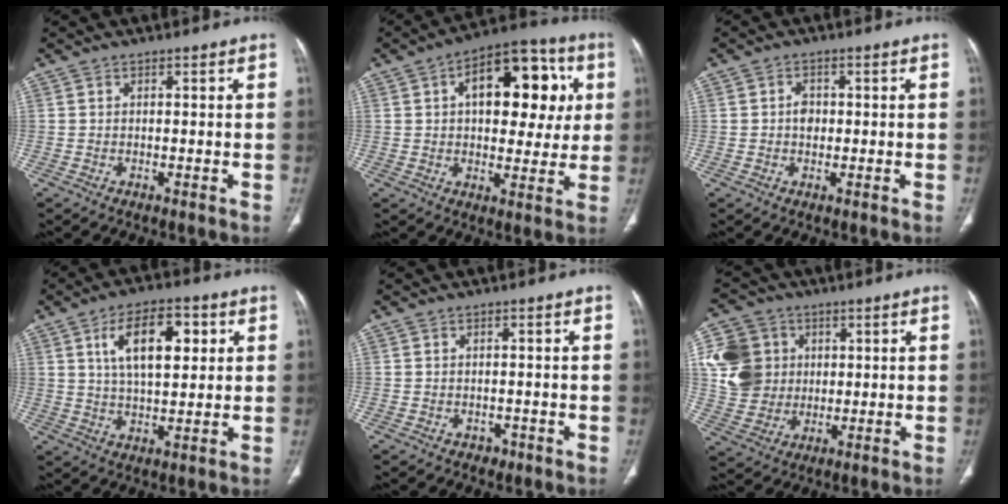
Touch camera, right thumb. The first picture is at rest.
{"total": 19.0, "force": [4.7, 10.4, 15.2], "torque": [-0.159, 0.018, 0.062]}
{"total": 2.4, "force": [-0.1, 1.9, 1.5], "torque": [-0.013, 0.005, -0.003]}
{"total": 12.3, "force": [4.0, 5.8, 10.0], "torque": [-0.147, -0.005, 0.069]}
{"total": 1.2, "force": [-0.7, 1.0, 0.2], "torque": [0.003, 0.004, -0.009]}
{"total": 13.1, "force": [2.3, 11.5, 5.8], "torque": [-0.101, 0.003, 0.048]}